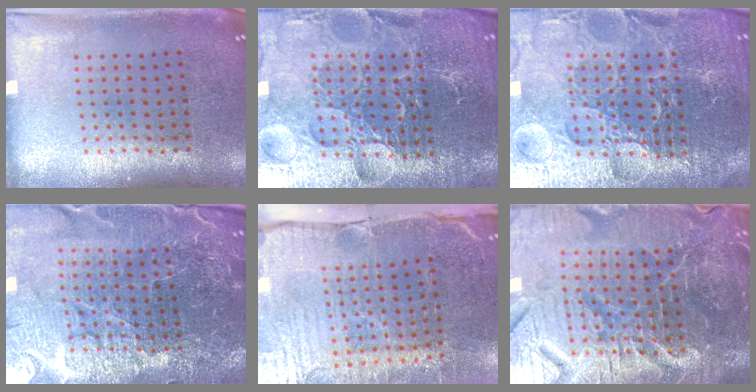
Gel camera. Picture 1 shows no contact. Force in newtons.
{"total": 5.5, "press": 5.1, "slide": 1.9}
{"total": 6.0, "press": 5.4, "slide": 2.6}
{"total": 5.4, "press": 5.1, "slide": 1.8}
{"total": 5.0, "press": 4.3, "slide": 2.6}
{"total": 7.2, "press": 6.4, "slide": 3.4}